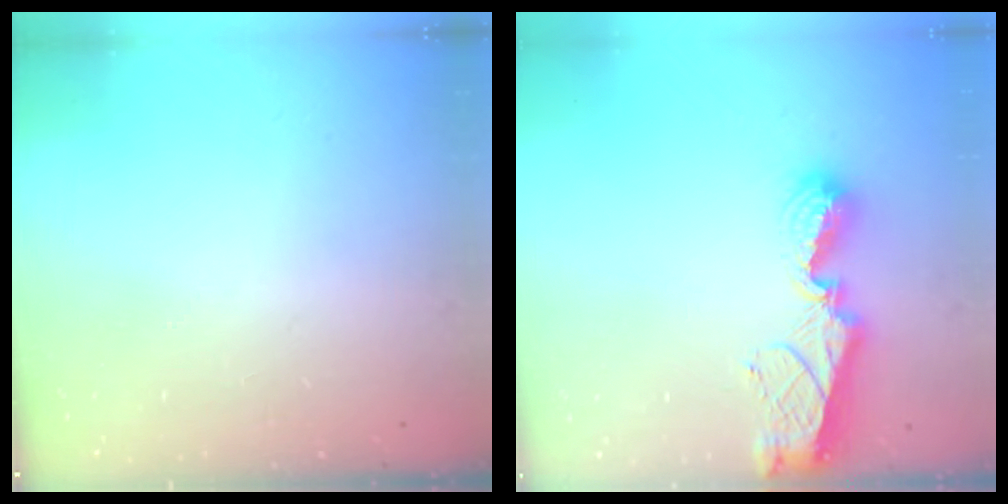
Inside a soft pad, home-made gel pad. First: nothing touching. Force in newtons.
{"total": 10.2, "press": 10.1, "slide": 1.1}